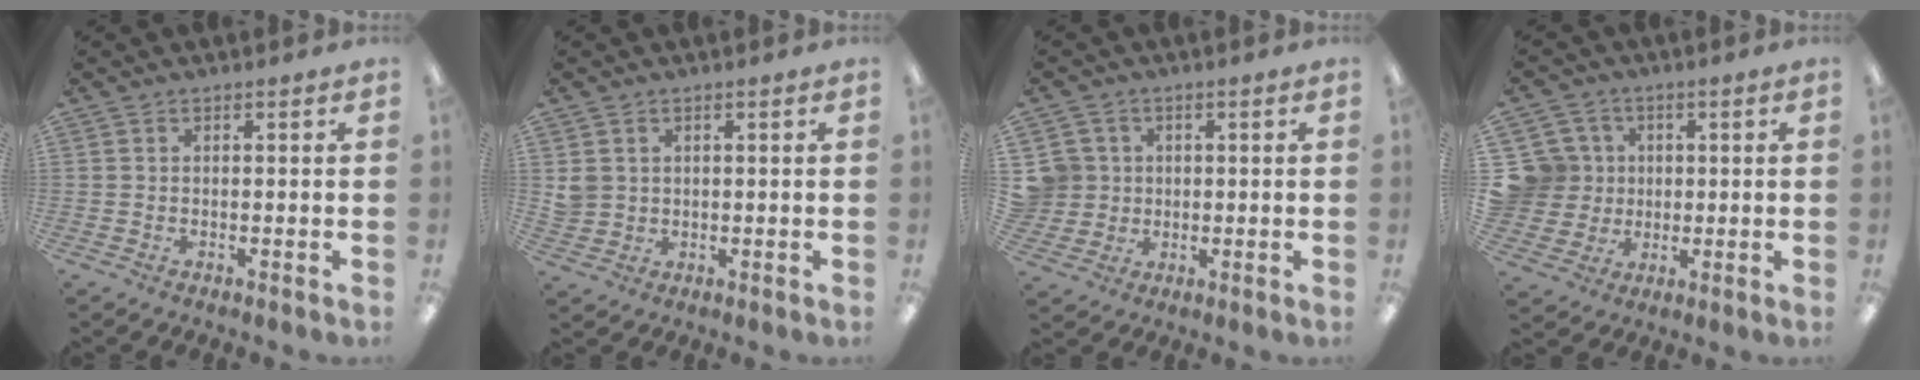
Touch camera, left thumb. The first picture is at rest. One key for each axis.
{"total": 3.0, "fx": 1.1, "fy": 2.8, "fz": 0.5, "tx": -0.008, "ty": 0.001, "tz": 0.020}
{"total": 6.0, "fx": 1.0, "fy": 5.9, "fz": 0.7, "tx": -0.024, "ty": 0.011, "tz": 0.024}
{"total": 10.4, "fx": 1.8, "fy": 10.1, "fz": 1.7, "tx": -0.070, "ty": 0.003, "tz": 0.045}